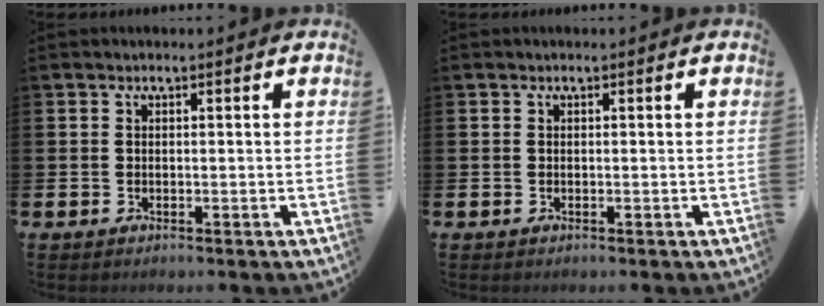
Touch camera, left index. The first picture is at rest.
{"total": 0.0}